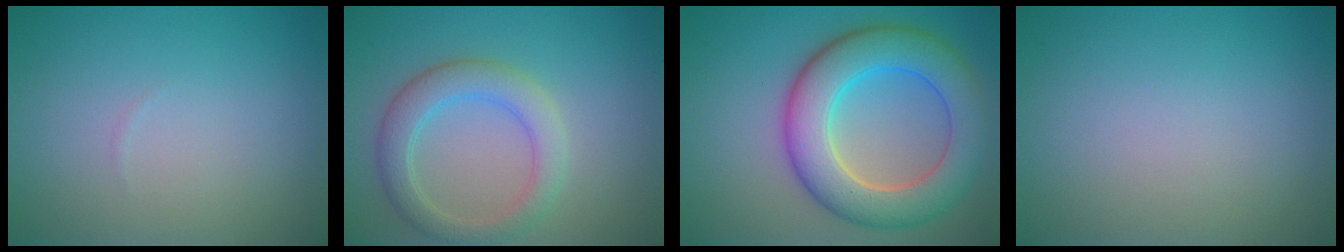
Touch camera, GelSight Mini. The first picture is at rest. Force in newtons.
{"total": 3.9, "press": 3.9, "slide": 0.5}
{"total": 8.8, "press": 8.8, "slide": 0.4}
{"total": 0.0}